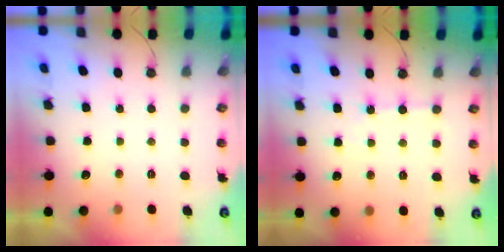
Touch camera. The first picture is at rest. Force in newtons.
{"total": 2.7, "press": 2.7, "slide": 0.4}